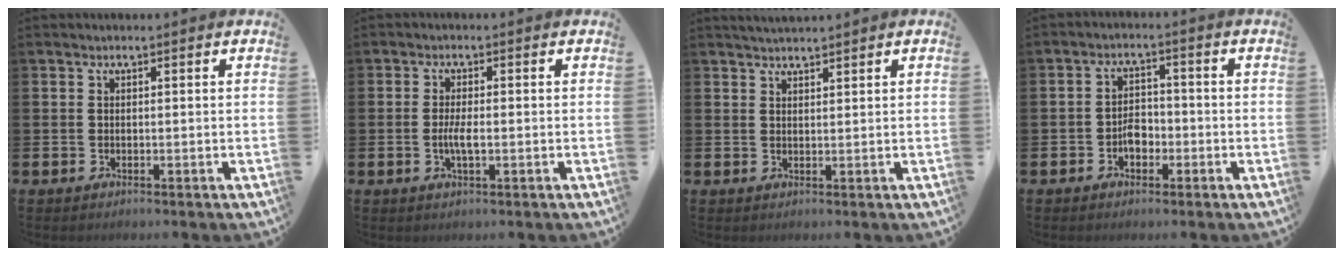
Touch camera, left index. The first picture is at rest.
{"total": 2.6, "force": [-0.4, 0.7, 2.4], "torque": [-0.045, -0.006, -0.012]}
{"total": 2.2, "force": [2.1, 0.3, 0.3], "torque": [-0.006, -0.005, 0.038]}
{"total": 3.0, "force": [-1.2, 2.1, 1.8], "torque": [-0.021, -0.001, -0.028]}